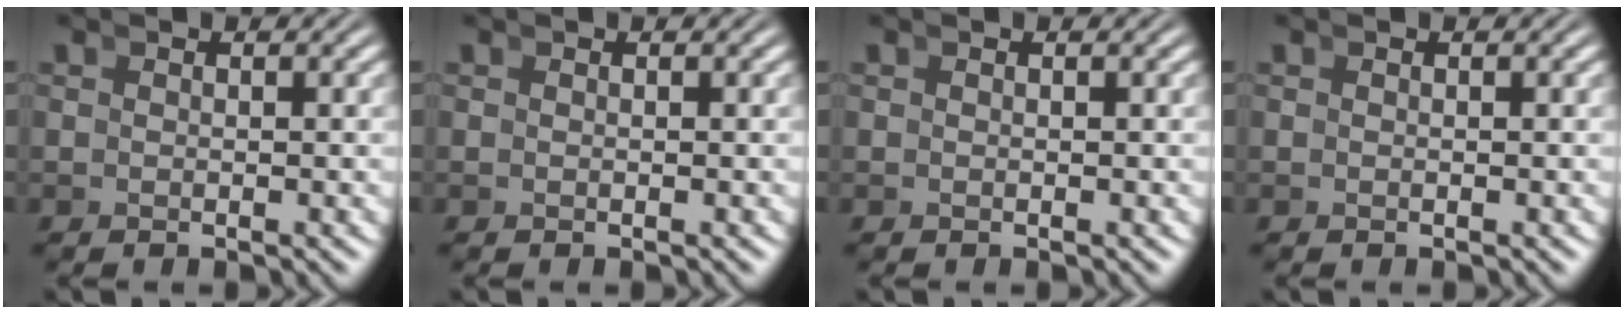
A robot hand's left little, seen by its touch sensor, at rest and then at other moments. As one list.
[{"total": 0.0}, {"total": 0.0}, {"total": 0.0}]